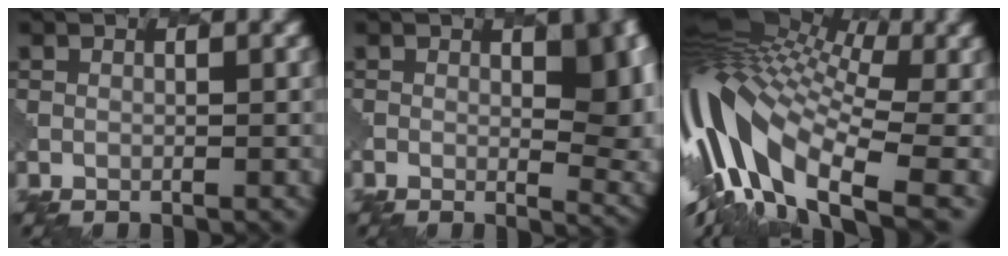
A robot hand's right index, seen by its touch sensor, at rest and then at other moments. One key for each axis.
{"total": 9.0, "fx": 1.1, "fy": 4.2, "fz": 7.8, "tx": -0.088, "ty": 0.000, "tz": 0.015}
{"total": 15.9, "fx": -0.9, "fy": 7.5, "fz": 14.0, "tx": -0.287, "ty": 0.020, "tz": -0.021}